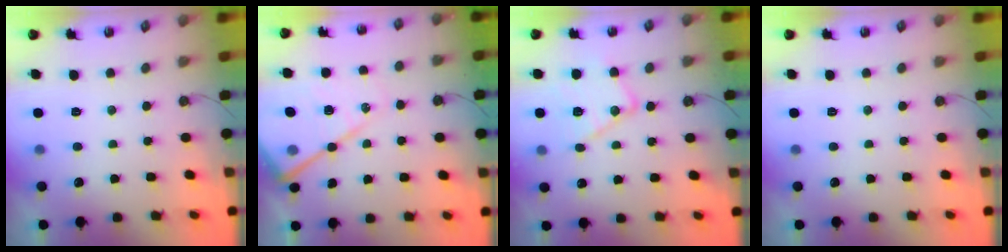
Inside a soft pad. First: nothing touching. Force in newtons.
{"total": 16.2, "press": 16.2, "slide": 1.8}
{"total": 13.9, "press": 13.9, "slide": 0.6}
{"total": 0.0}